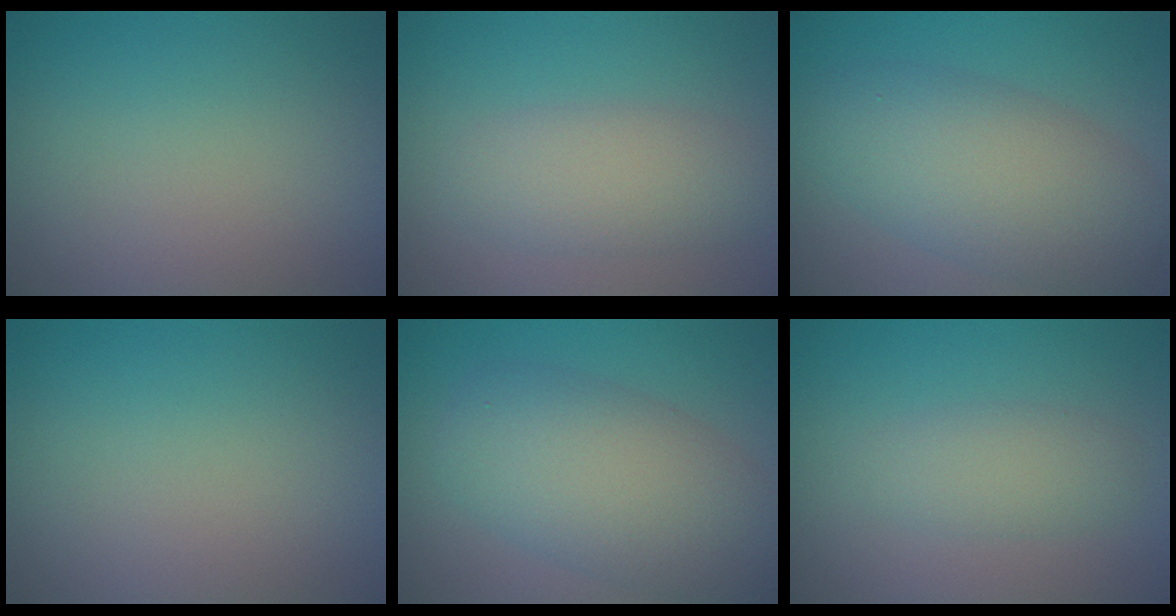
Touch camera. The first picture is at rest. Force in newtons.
{"total": 3.8, "press": 3.8, "slide": 0.1}
{"total": 7.3, "press": 7.3, "slide": 0.1}
{"total": 0.0}
{"total": 8.0, "press": 8.0, "slide": 0.3}
{"total": 2.4, "press": 2.4, "slide": 0.1}